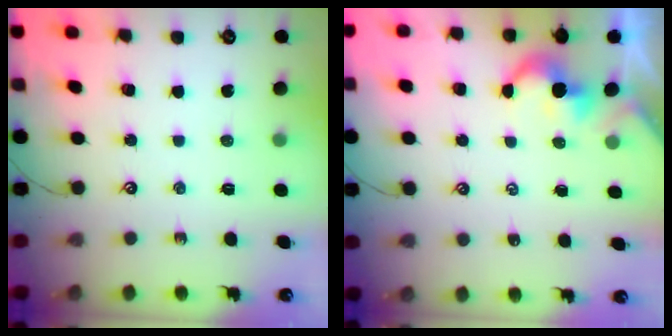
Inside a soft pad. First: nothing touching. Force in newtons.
{"total": 0.0}